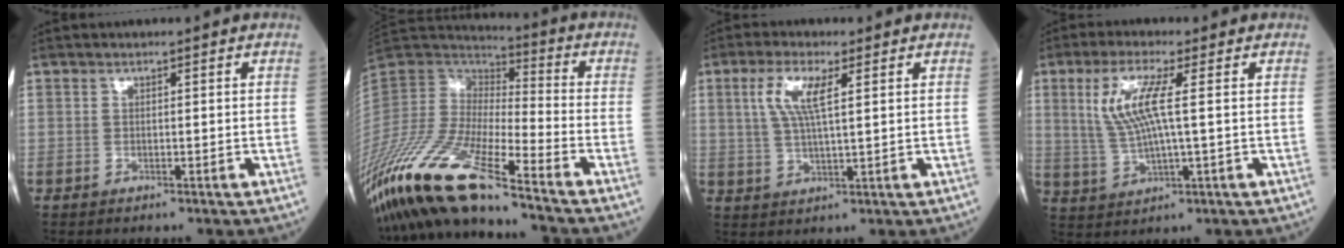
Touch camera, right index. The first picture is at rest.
{"total": 19.6, "force": [-14.6, 2.0, 12.9], "torque": [-0.295, -0.038, -0.284]}
{"total": 6.3, "force": [2.2, 1.2, 5.8], "torque": [-0.125, 0.006, 0.046]}
{"total": 7.8, "force": [1.9, 0.8, 7.5], "torque": [-0.172, 0.005, 0.039]}